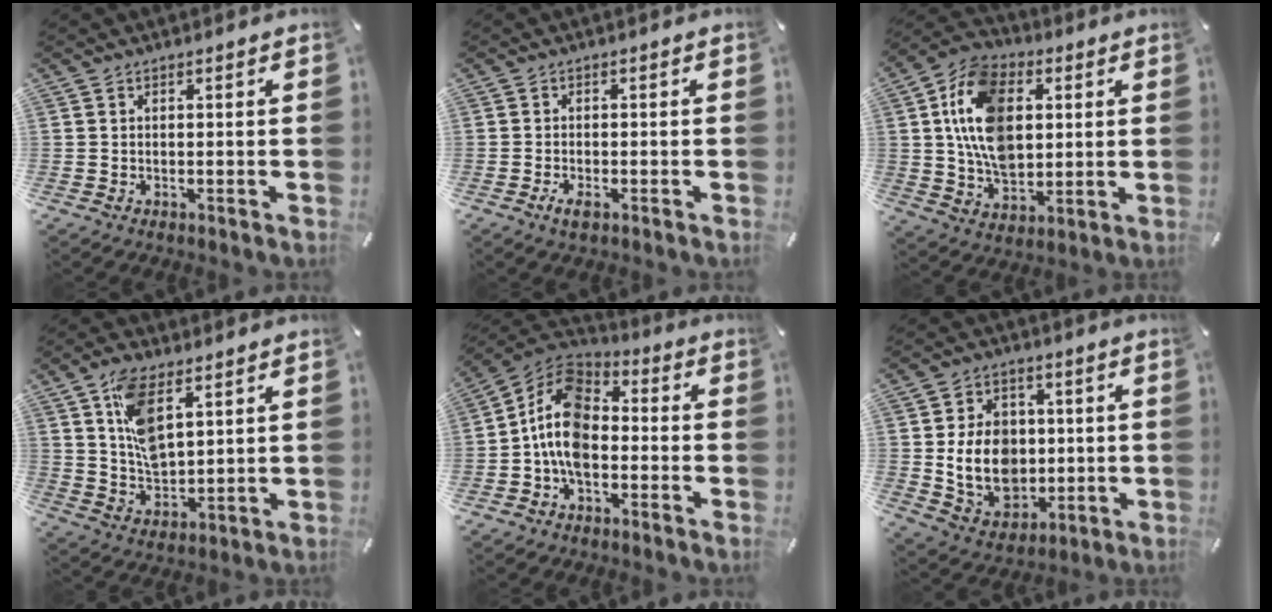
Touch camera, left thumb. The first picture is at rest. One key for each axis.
{"total": 2.1, "fx": -1.2, "fy": 0.8, "fz": 1.6, "tx": -0.034, "ty": 0.000, "tz": -0.022}
{"total": 16.7, "fx": 2.9, "fy": 11.7, "fz": 11.6, "tx": -0.230, "ty": 0.013, "tz": 0.055}
{"total": 10.6, "fx": 5.1, "fy": 5.5, "fz": 7.5, "tx": -0.149, "ty": -0.012, "tz": 0.093}
{"total": 11.6, "fx": -3.2, "fy": 7.5, "fz": 8.3, "tx": -0.187, "ty": 0.008, "tz": -0.067}
{"total": 13.5, "fx": 0.1, "fy": 11.2, "fz": 7.6, "tx": -0.151, "ty": 0.008, "tz": 0.010}